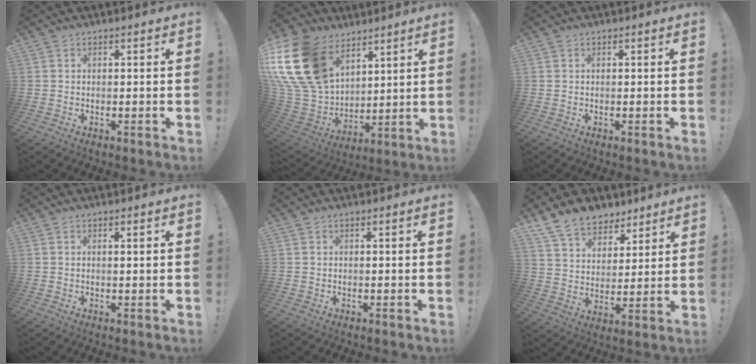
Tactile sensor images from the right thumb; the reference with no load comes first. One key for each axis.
{"total": 25.1, "fx": 11.5, "fy": 17.4, "fz": 14.0, "tx": -0.291, "ty": -0.063, "tz": 0.246}
{"total": 0.0}
{"total": 0.8, "fx": 0.6, "fy": -0.1, "fz": 0.6, "tx": 0.001, "ty": -0.005, "tz": 0.007}
{"total": 0.0}
{"total": 12.4, "fx": 9.3, "fy": 7.5, "fz": 3.4, "tx": -0.064, "ty": -0.066, "tz": 0.180}